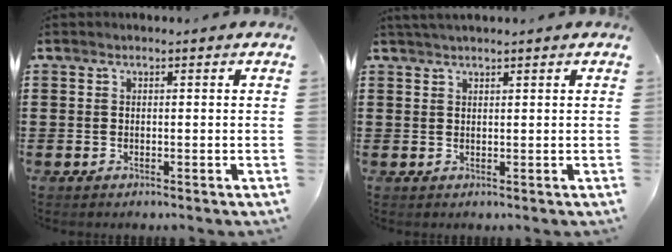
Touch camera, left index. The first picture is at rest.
{"total": 1.3, "force": [1.1, 0.0, 0.5], "torque": [-0.013, 0.000, 0.022]}